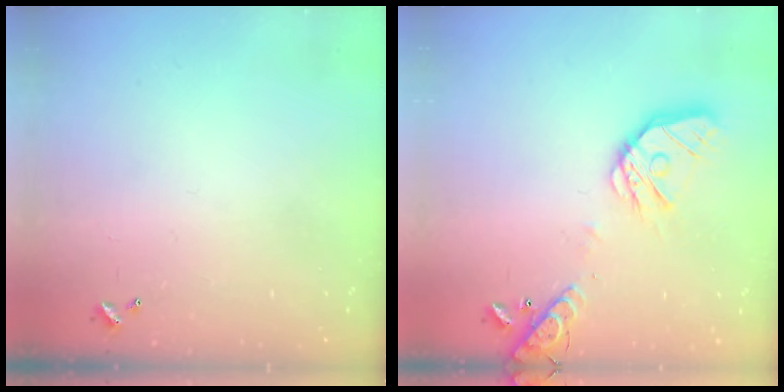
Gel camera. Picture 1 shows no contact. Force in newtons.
{"total": 17.6, "press": 17.3, "slide": 2.8}